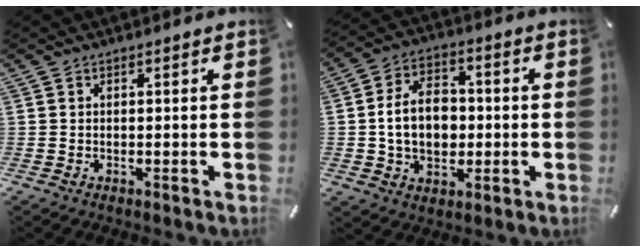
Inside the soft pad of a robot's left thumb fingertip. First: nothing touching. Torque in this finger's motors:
{"motor_torque": [1.11, 2.39, 0.37, -0.03, 0.13]}